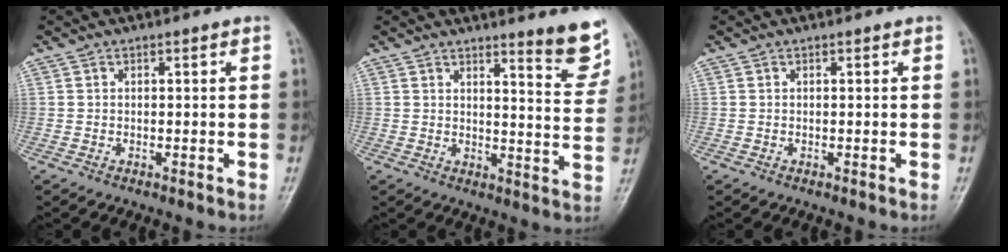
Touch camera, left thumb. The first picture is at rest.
{"total": 7.8, "force": [6.2, 1.1, 4.6], "torque": [-0.042, -0.056, 0.074]}
{"total": 0.0}